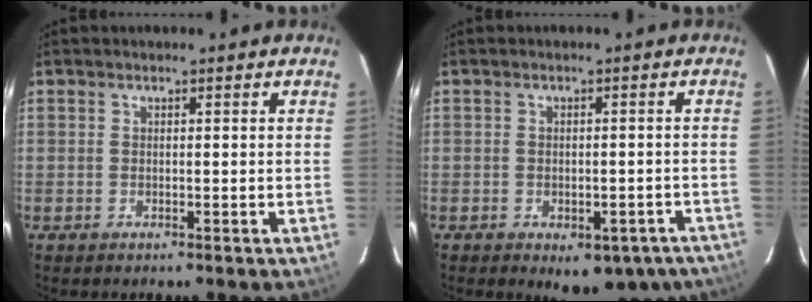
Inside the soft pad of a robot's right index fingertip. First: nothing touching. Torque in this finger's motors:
{"motor_torque": [1.20, -0.94, 0.30, 0.01]}